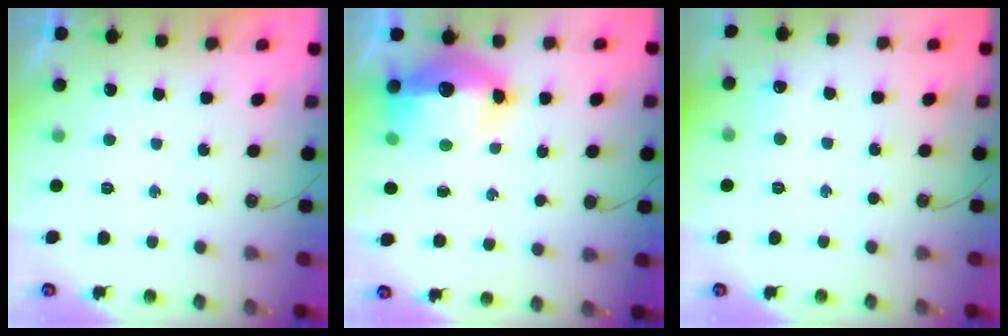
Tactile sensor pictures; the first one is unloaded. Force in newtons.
{"total": 15.9, "press": 15.3, "slide": 4.2}
{"total": 5.2, "press": 5.1, "slide": 0.7}